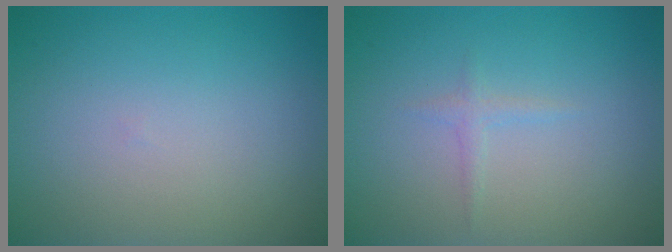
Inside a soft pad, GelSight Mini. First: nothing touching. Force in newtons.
{"total": 0.8, "press": 0.8, "slide": 0.1}